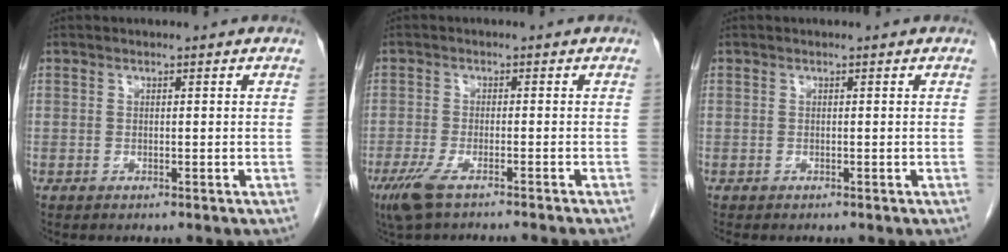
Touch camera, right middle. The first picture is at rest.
{"total": 8.7, "force": [-7.1, 0.4, 5.1], "torque": [-0.074, -0.022, -0.111]}
{"total": 1.2, "force": [-1.0, 0.4, 0.5], "torque": [-0.010, -0.002, -0.012]}